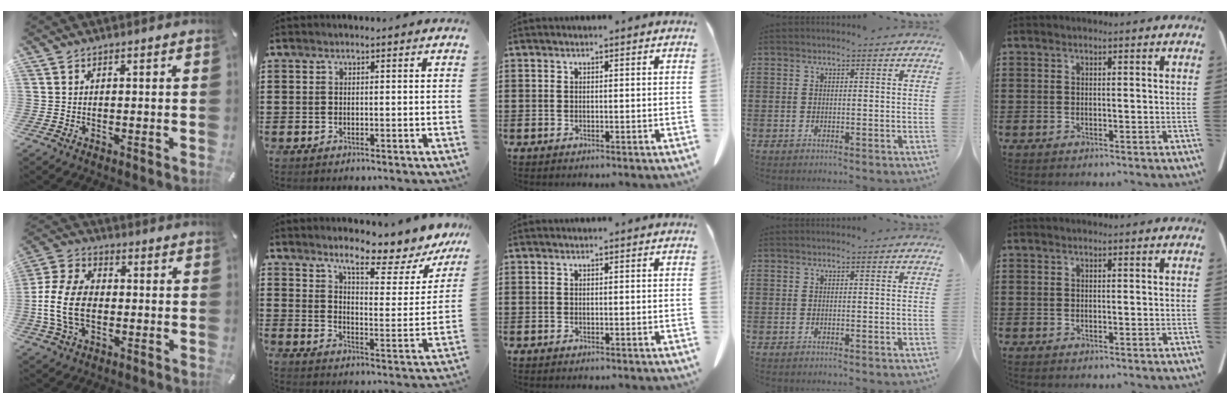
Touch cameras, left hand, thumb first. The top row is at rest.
{"thumb": {"total": 12.8, "force": [-2.3, 8.8, 9.0], "torque": [-0.208, 0.005, -0.041]}, "index": {"total": 8.7, "force": [7.2, 1.0, 4.8], "torque": [-0.081, -0.055, 0.113]}}